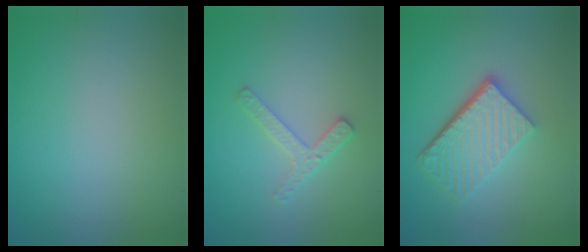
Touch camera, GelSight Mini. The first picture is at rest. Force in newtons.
{"total": 2.3, "press": 2.2, "slide": 0.4}
{"total": 5.5, "press": 3.9, "slide": 3.9}